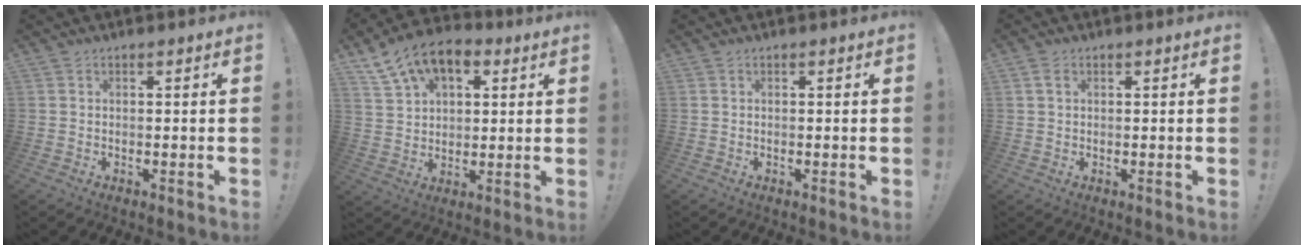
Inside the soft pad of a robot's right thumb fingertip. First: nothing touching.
{"total": 12.6, "force": [6.6, 8.0, 7.2], "torque": [-0.128, -0.025, 0.129]}
{"total": 0.0}
{"total": 1.5, "force": [0.7, 0.8, 1.1], "torque": [-0.018, 0.002, 0.011]}